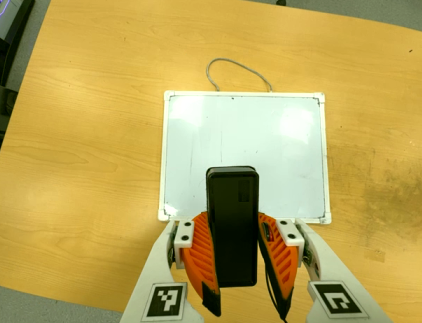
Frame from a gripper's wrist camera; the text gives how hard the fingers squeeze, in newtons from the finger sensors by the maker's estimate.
{"total": 5.9, "left": 5.0, "right": 6.9}